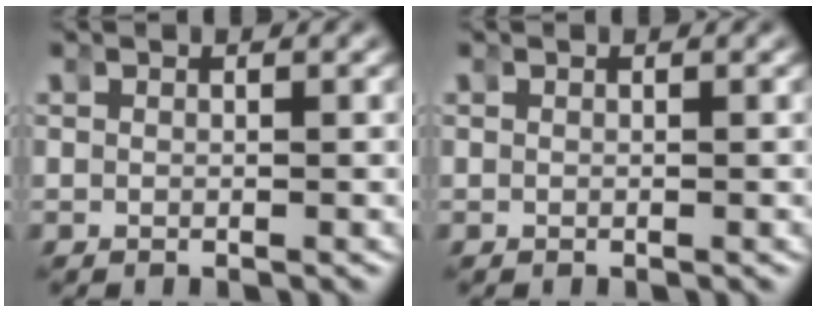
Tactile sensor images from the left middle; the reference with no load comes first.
{"total": 0.0}